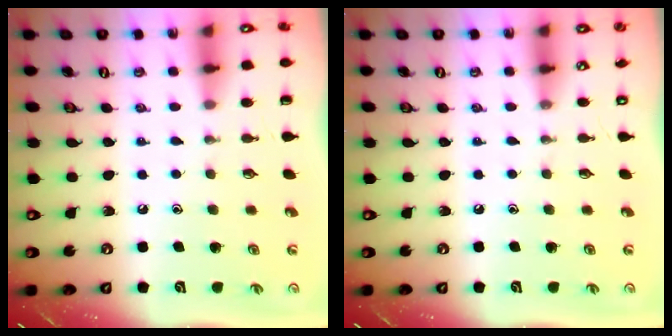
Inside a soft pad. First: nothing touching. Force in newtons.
{"total": 0.0}